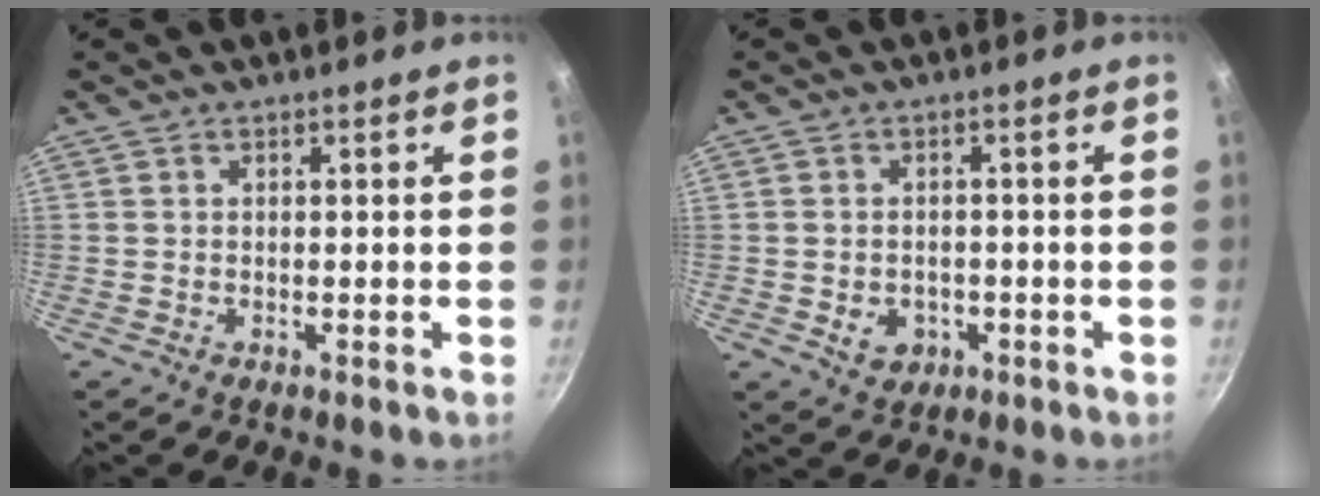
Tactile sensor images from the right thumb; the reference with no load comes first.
{"total": 4.5, "force": [-1.3, 3.6, 2.3], "torque": [-0.024, 0.010, -0.009]}